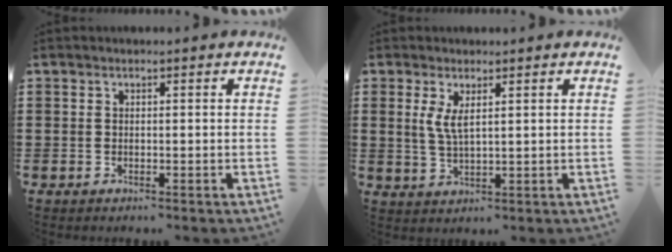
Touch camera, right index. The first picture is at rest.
{"total": 3.5, "force": [1.4, 1.1, 3.0], "torque": [-0.063, 0.004, 0.023]}